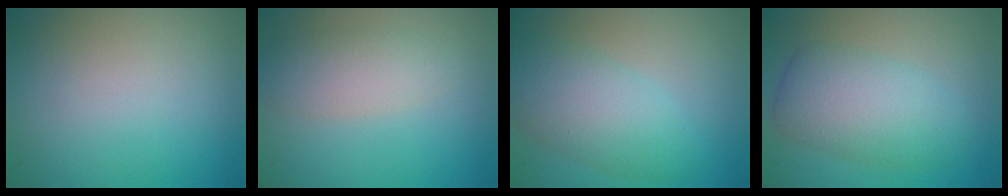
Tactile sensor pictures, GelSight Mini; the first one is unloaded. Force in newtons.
{"total": 2.9, "press": 2.9, "slide": 0.1}
{"total": 5.3, "press": 5.3, "slide": 0.1}
{"total": 3.9, "press": 3.8, "slide": 0.4}